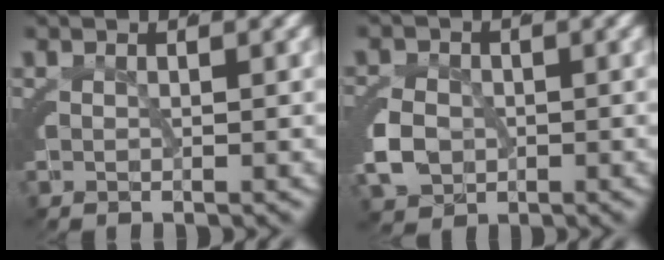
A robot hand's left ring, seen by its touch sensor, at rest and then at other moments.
{"total": 2.9, "force": [-0.8, 2.3, 1.5], "torque": [-0.037, -0.010, -0.010]}